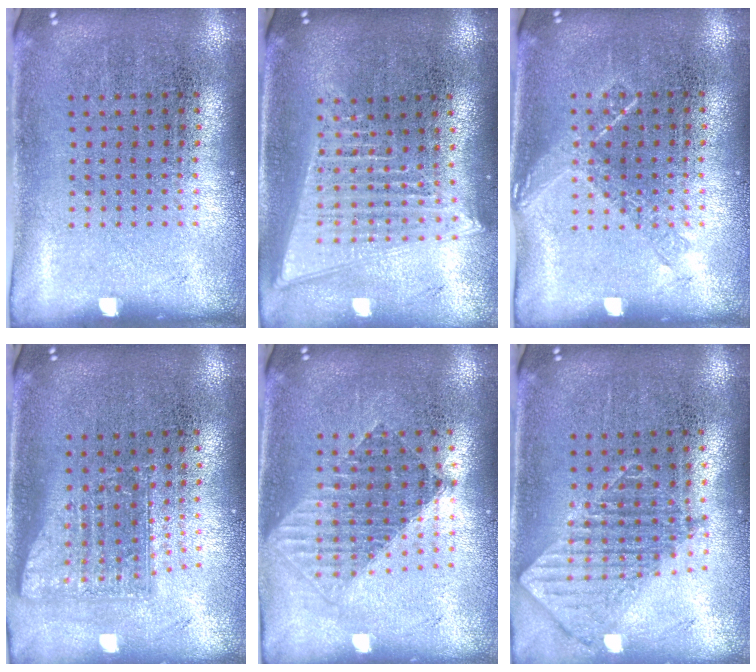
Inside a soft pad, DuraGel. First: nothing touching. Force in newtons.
{"total": 2.0, "press": 1.7, "slide": 1.1}
{"total": 0.8, "press": 0.8, "slide": 0.3}
{"total": 1.7, "press": 1.3, "slide": 1.0}
{"total": 1.5, "press": 1.3, "slide": 0.8}
{"total": 1.2, "press": 1.1, "slide": 0.6}